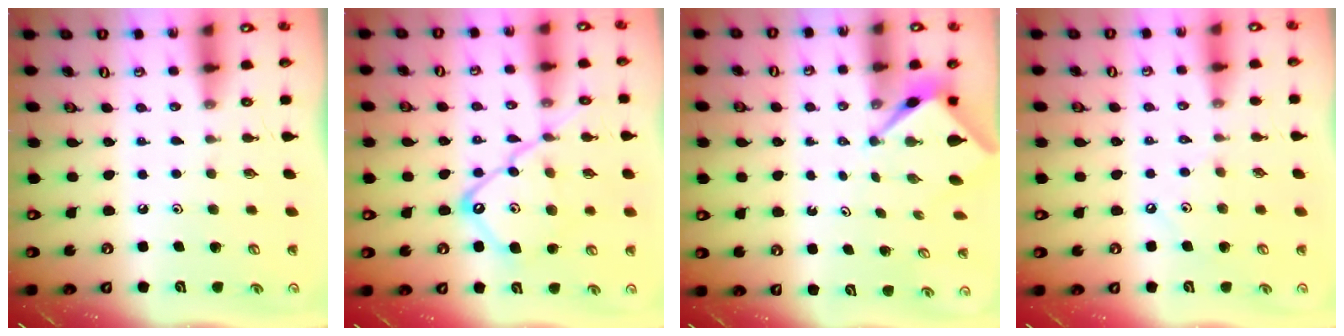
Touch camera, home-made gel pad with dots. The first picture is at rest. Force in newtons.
{"total": 16.7, "press": 16.6, "slide": 1.5}
{"total": 2.5, "press": 2.5, "slide": 0.2}
{"total": 5.5, "press": 5.4, "slide": 0.8}